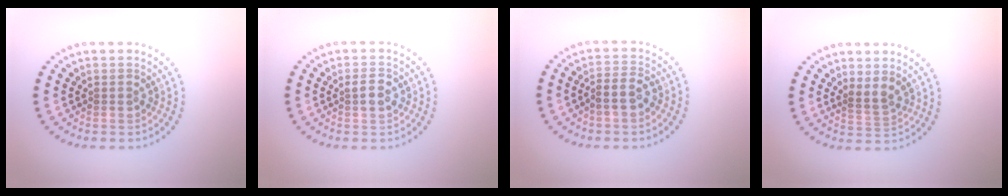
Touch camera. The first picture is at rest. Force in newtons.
{"total": 1.7, "press": 1.7, "slide": 0.1}
{"total": 2.1, "press": 1.9, "slide": 0.8}
{"total": 1.5, "press": 1.0, "slide": 1.1}